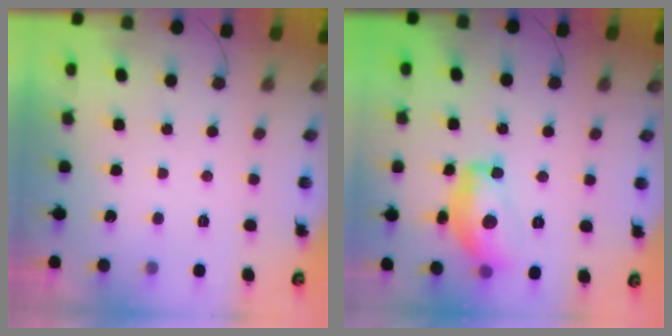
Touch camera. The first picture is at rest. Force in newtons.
{"total": 16.0, "press": 16.0, "slide": 0.7}